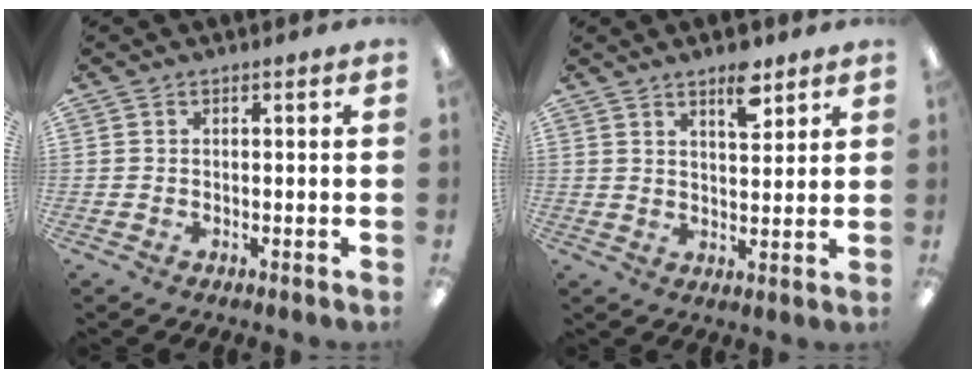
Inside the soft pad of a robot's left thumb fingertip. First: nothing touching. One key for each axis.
{"total": 7.1, "fx": 4.9, "fy": 2.8, "fz": 4.4, "tx": -0.049, "ty": -0.031, "tz": 0.079}